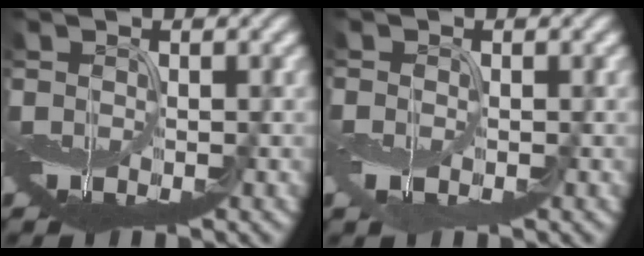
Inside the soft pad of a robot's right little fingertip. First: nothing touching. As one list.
[{"total": 1.1, "force": [-0.5, 0.7, 0.7], "torque": [-0.021, -0.003, -0.010]}]